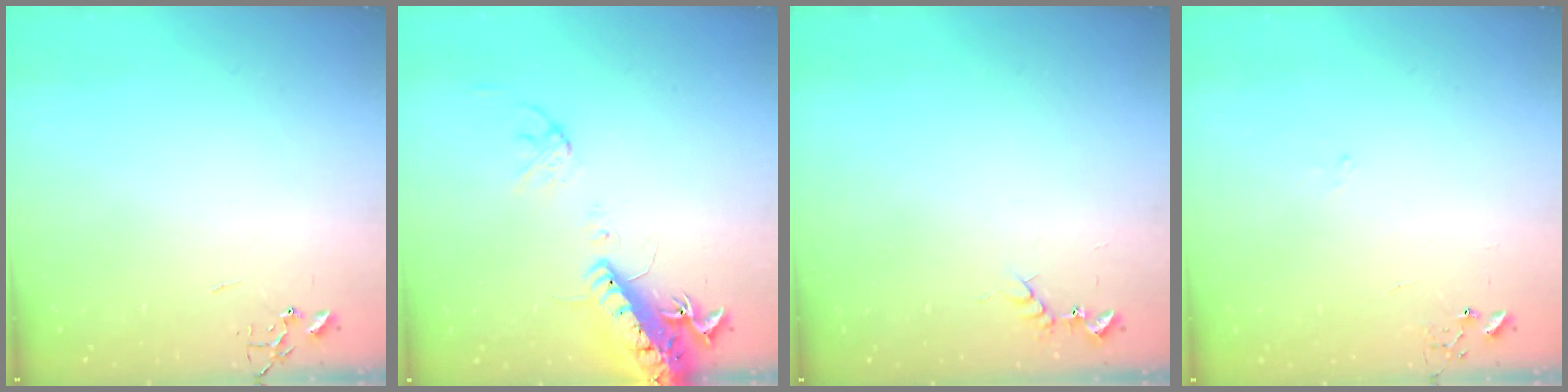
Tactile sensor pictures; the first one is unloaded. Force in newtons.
{"total": 16.2, "press": 15.7, "slide": 3.7}
{"total": 6.0, "press": 6.0, "slide": 0.6}
{"total": 5.8, "press": 5.8, "slide": 0.7}